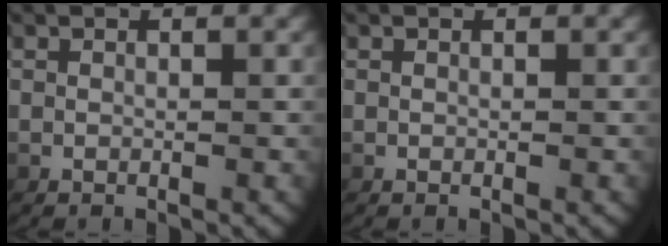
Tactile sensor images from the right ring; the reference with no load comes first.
{"total": 0.0}